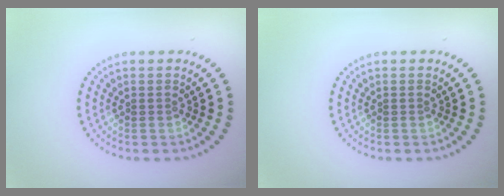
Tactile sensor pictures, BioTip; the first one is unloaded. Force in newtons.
{"total": 0.0}